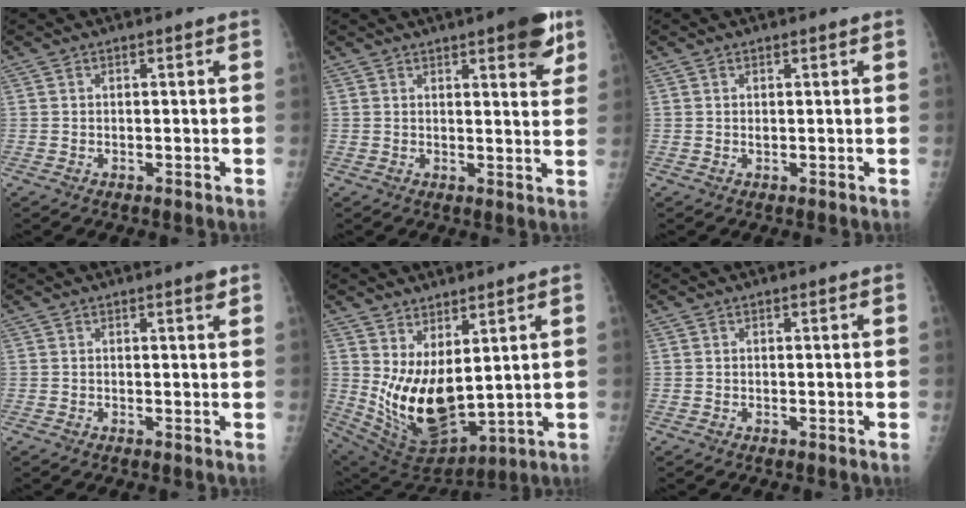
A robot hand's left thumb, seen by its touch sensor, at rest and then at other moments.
{"total": 8.3, "force": [4.8, 2.3, 6.4], "torque": [-0.064, -0.020, 0.057]}
{"total": 0.7, "force": [0.4, 0.3, 0.4], "torque": [-0.001, -0.004, 0.007]}
{"total": 1.2, "force": [0.8, 0.1, 0.9], "torque": [-0.012, -0.005, 0.011]}
{"total": 13.8, "force": [3.0, 6.6, 11.7], "torque": [-0.193, -0.053, 0.082]}
{"total": 0.0}